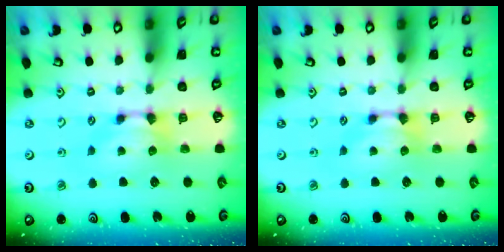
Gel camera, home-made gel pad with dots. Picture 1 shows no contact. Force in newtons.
{"total": 0.0}